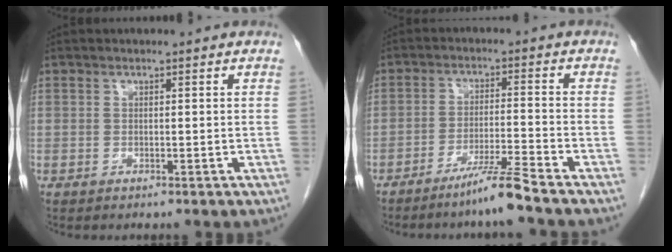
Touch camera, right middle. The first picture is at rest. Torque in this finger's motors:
{"motor_torque": [1.07, -0.67, 0.29, 0.06]}